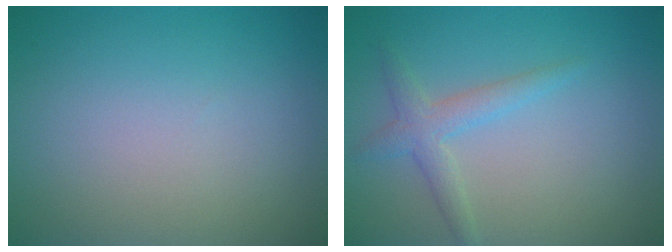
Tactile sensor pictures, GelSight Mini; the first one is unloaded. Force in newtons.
{"total": 2.2, "press": 2.2, "slide": 0.1}